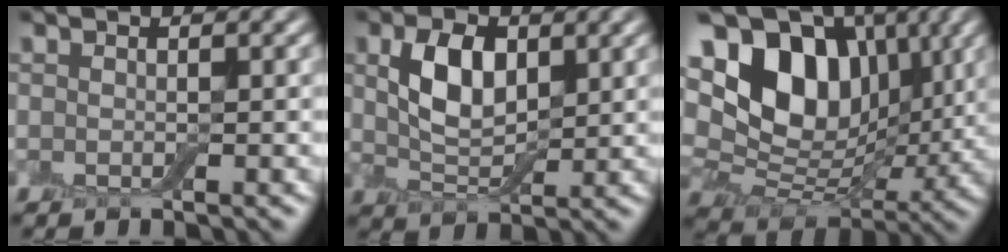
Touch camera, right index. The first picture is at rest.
{"total": 5.1, "force": [1.5, 3.0, 3.9], "torque": [-0.085, 0.003, 0.029]}
{"total": 14.6, "force": [5.4, 9.9, 9.2], "torque": [-0.172, 0.027, 0.094]}